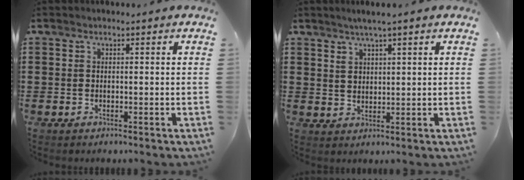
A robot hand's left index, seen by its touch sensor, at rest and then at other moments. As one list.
[{"total": 2.3, "force": [1.6, 0.7, 1.5], "torque": [-0.031, 0.005, 0.028]}]